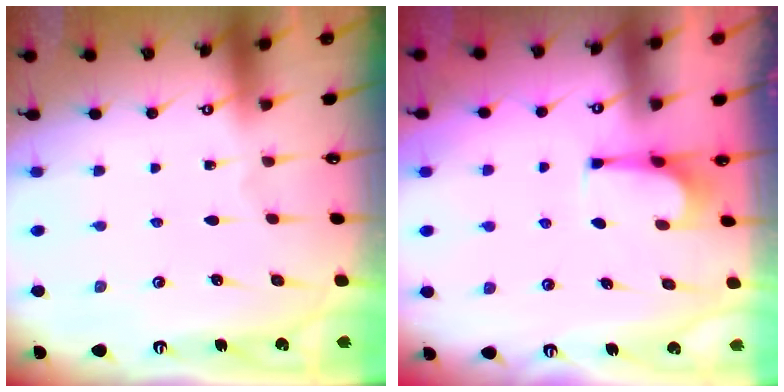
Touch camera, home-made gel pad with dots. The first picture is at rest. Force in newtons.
{"total": 1.4, "press": 1.4, "slide": 0.4}